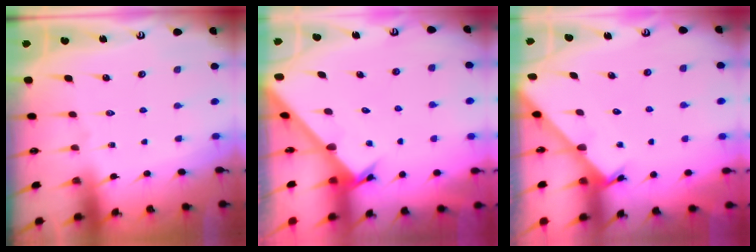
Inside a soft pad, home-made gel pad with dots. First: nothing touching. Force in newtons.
{"total": 2.7, "press": 2.7, "slide": 0.2}
{"total": 1.2, "press": 1.2, "slide": 0.1}